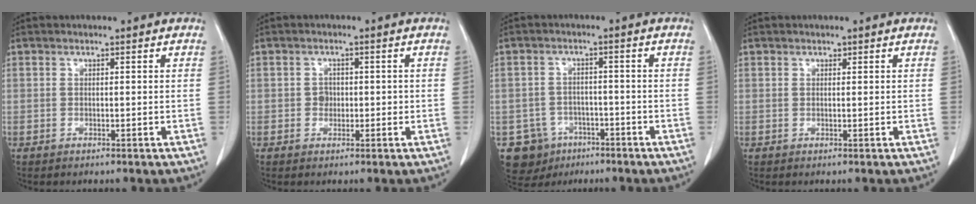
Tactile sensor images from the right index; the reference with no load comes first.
{"total": 2.6, "force": [-0.2, 2.2, 1.3], "torque": [-0.022, 0.011, 0.003]}
{"total": 8.8, "force": [-4.4, 7.5, 1.5], "torque": [-0.039, 0.010, -0.055]}
{"total": 0.8, "force": [0.3, 0.7, 0.4], "torque": [-0.012, 0.008, 0.009]}